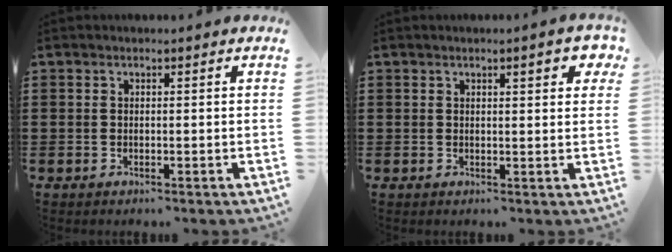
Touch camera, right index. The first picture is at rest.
{"total": 2.9, "force": [1.4, 0.6, 2.4], "torque": [-0.034, -0.002, 0.019]}